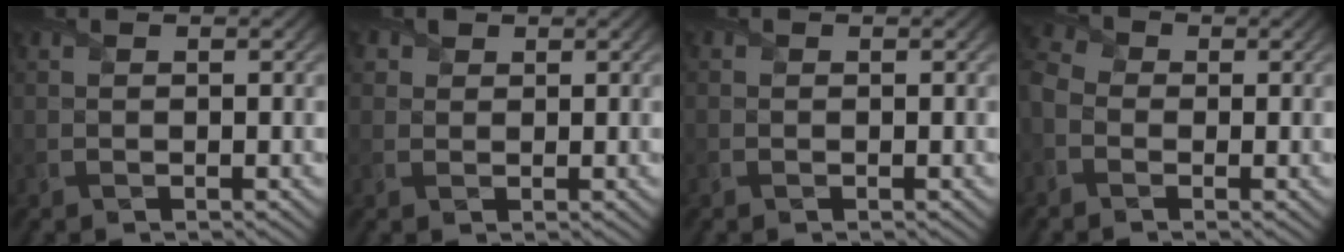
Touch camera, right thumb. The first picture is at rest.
{"total": 2.2, "force": [1.2, 1.7, 0.6], "torque": [-0.021, -0.005, 0.023]}
{"total": 0.0}
{"total": 4.2, "force": [-1.7, 3.2, 2.2], "torque": [-0.066, -0.006, -0.044]}